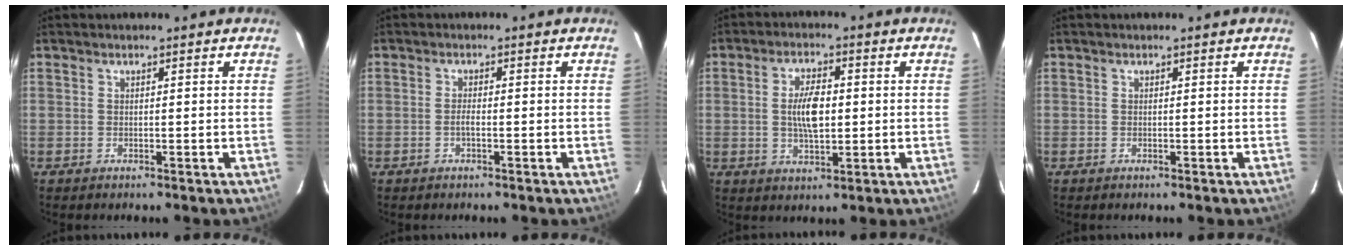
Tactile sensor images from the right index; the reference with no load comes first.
{"total": 1.2, "force": [-0.6, 0.3, 1.1], "torque": [-0.021, 0.000, -0.010]}
{"total": 7.2, "force": [0.2, 3.3, 6.4], "torque": [-0.119, 0.004, 0.005]}
{"total": 0.0}